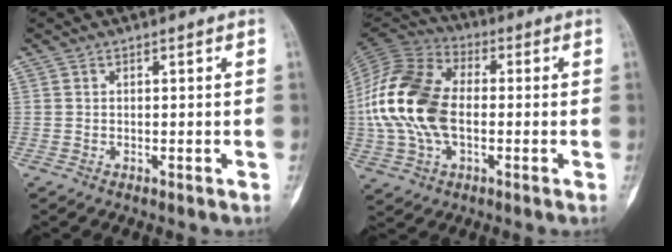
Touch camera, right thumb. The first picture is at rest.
{"total": 18.1, "force": [-0.9, 11.4, 14.1], "torque": [-0.290, 0.022, -0.021]}